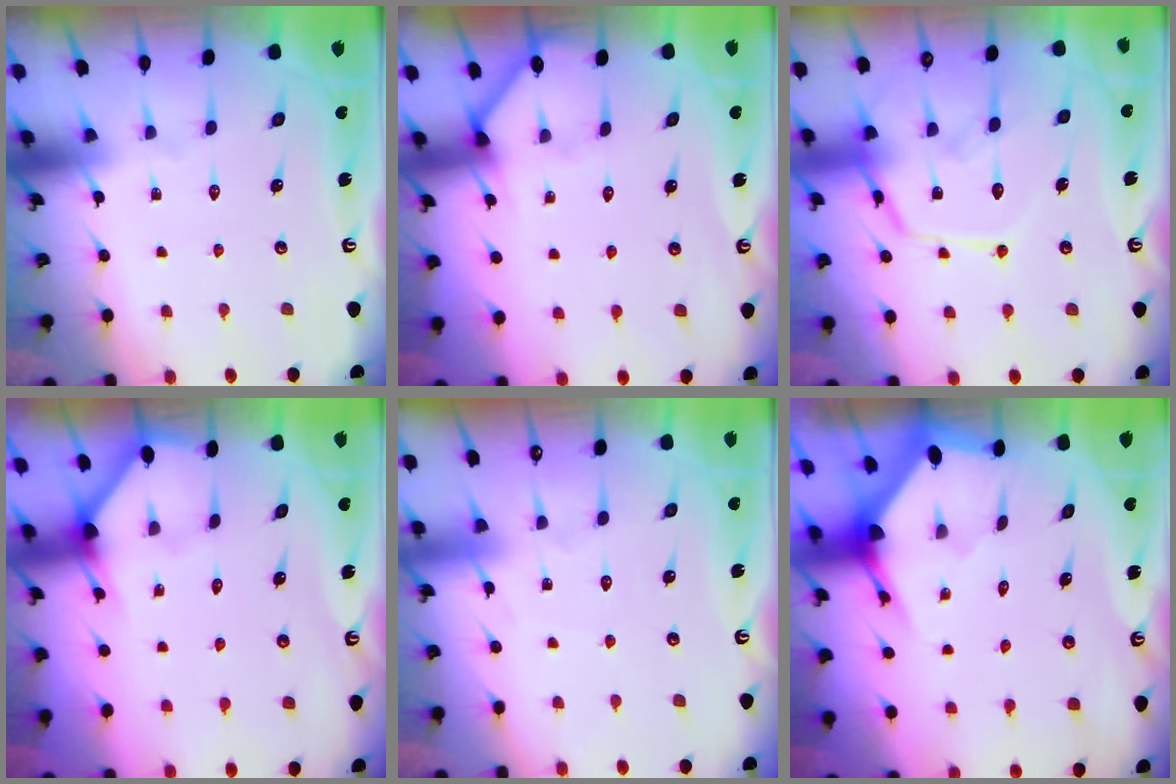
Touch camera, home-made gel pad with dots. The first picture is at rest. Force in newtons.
{"total": 3.5, "press": 3.5, "slide": 0.4}
{"total": 14.9, "press": 14.8, "slide": 1.3}
{"total": 2.9, "press": 2.9, "slide": 0.2}
{"total": 3.2, "press": 3.1, "slide": 0.6}
{"total": 3.0, "press": 3.0, "slide": 0.1}